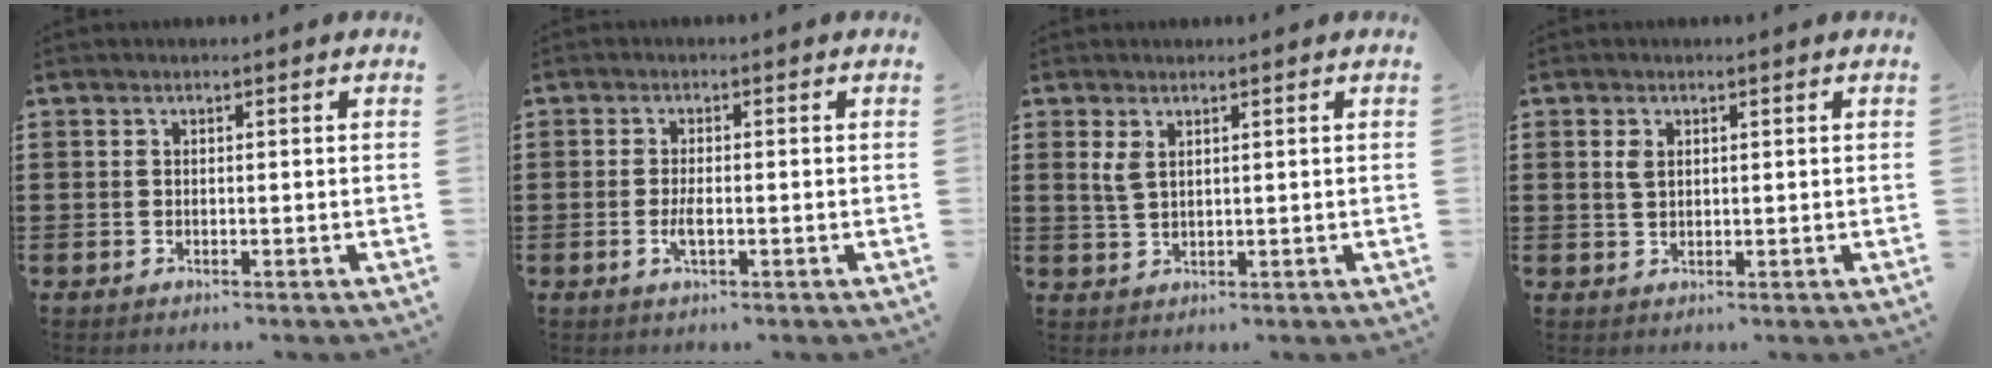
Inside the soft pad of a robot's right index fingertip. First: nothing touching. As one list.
[{"total": 2.5, "force": [-0.7, 0.6, 2.3], "torque": [-0.048, -0.005, -0.013]}, {"total": 2.4, "force": [1.4, 0.9, 1.7], "torque": [-0.037, 0.005, 0.024]}, {"total": 1.8, "force": [0.7, 1.0, 1.4], "torque": [-0.032, 0.004, 0.012]}]